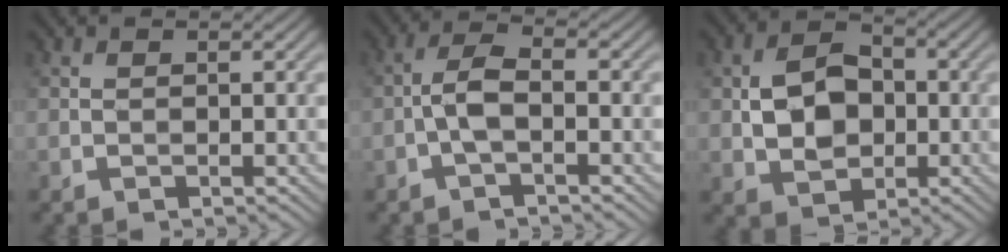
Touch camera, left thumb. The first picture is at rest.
{"total": 3.7, "force": [-1.3, 1.2, 3.2], "torque": [-0.070, 0.008, -0.034]}
{"total": 7.0, "force": [-0.2, 5.2, 4.7], "torque": [-0.088, 0.004, -0.006]}